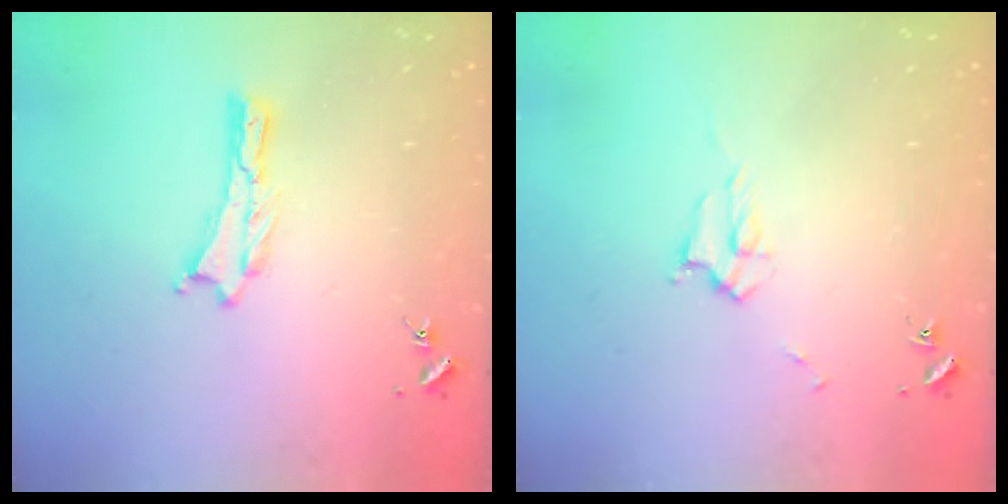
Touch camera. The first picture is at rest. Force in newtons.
{"total": 2.3, "press": 2.3, "slide": 0.3}